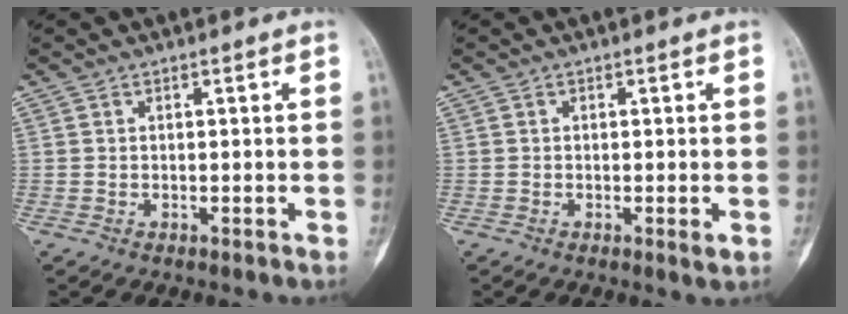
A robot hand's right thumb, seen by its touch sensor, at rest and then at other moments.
{"total": 1.2, "force": [-0.2, 0.4, 1.2], "torque": [-0.010, -0.004, -0.006]}